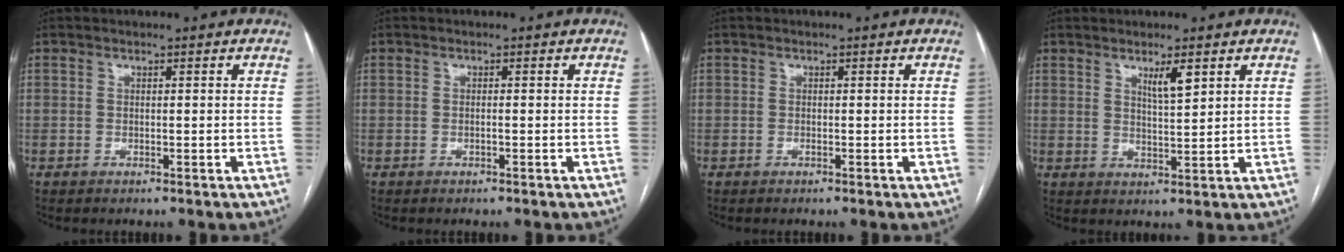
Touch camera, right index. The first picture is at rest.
{"total": 0.6, "force": [-0.2, 0.0, 0.6], "torque": [-0.011, 0.000, -0.002]}
{"total": 0.0}
{"total": 3.5, "force": [2.1, 0.3, 2.8], "torque": [-0.050, -0.006, 0.040]}